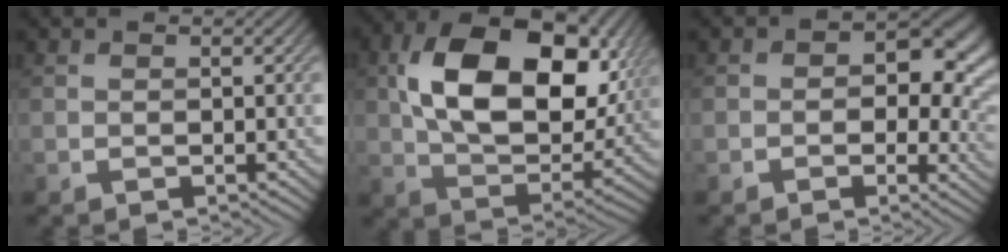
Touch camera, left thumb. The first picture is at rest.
{"total": 16.7, "force": [4.3, 10.6, 12.2], "torque": [-0.218, -0.008, 0.087]}
{"total": 9.4, "force": [0.9, 6.0, 7.2], "torque": [-0.076, -0.018, 0.021]}